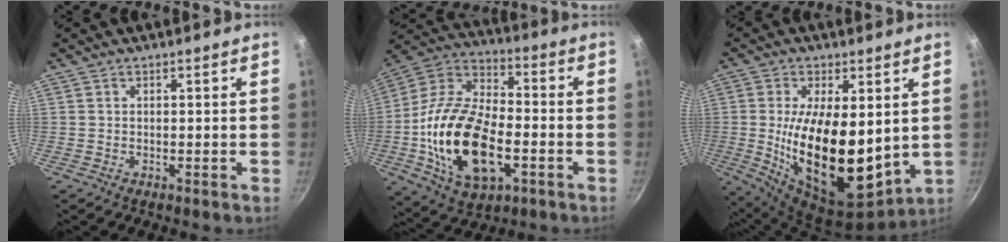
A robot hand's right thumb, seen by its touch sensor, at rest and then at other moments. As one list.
[{"total": 23.6, "force": [-5.0, 13.1, 18.9], "torque": [-0.349, 0.030, -0.096]}, {"total": 20.8, "force": [1.3, 10.0, 18.2], "torque": [-0.304, -0.039, 0.033]}]